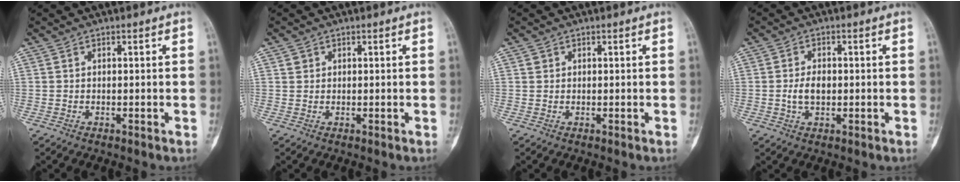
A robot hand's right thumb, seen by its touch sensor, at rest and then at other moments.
{"total": 1.1, "force": [0.5, 1.0, 0.2], "torque": [0.007, 0.000, 0.005]}
{"total": 0.8, "force": [0.3, 0.7, 0.1], "torque": [0.006, 0.001, 0.003]}
{"total": 3.9, "force": [-0.3, 2.4, 3.1], "torque": [-0.056, 0.005, -0.006]}